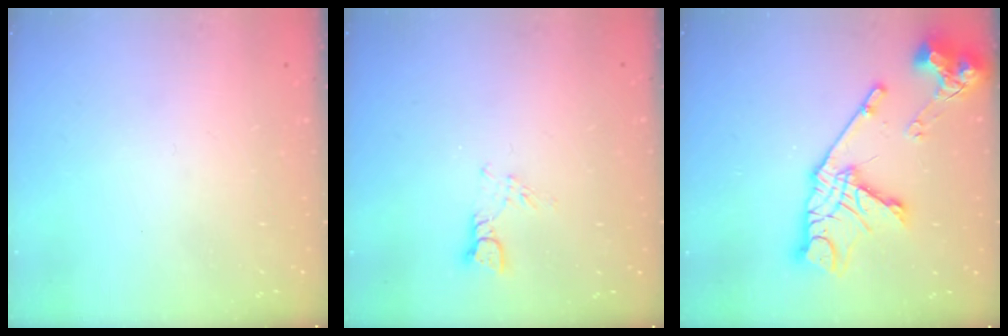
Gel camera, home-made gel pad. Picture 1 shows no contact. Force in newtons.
{"total": 3.6, "press": 3.6, "slide": 0.3}
{"total": 18.8, "press": 18.7, "slide": 2.1}